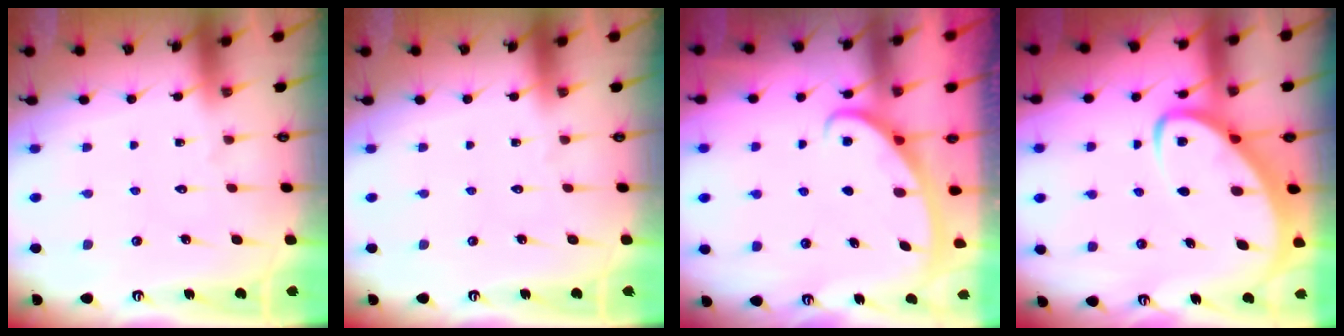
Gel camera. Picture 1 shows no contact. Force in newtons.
{"total": 0.0}
{"total": 2.8, "press": 2.8, "slide": 0.4}
{"total": 5.1, "press": 5.1, "slide": 0.5}